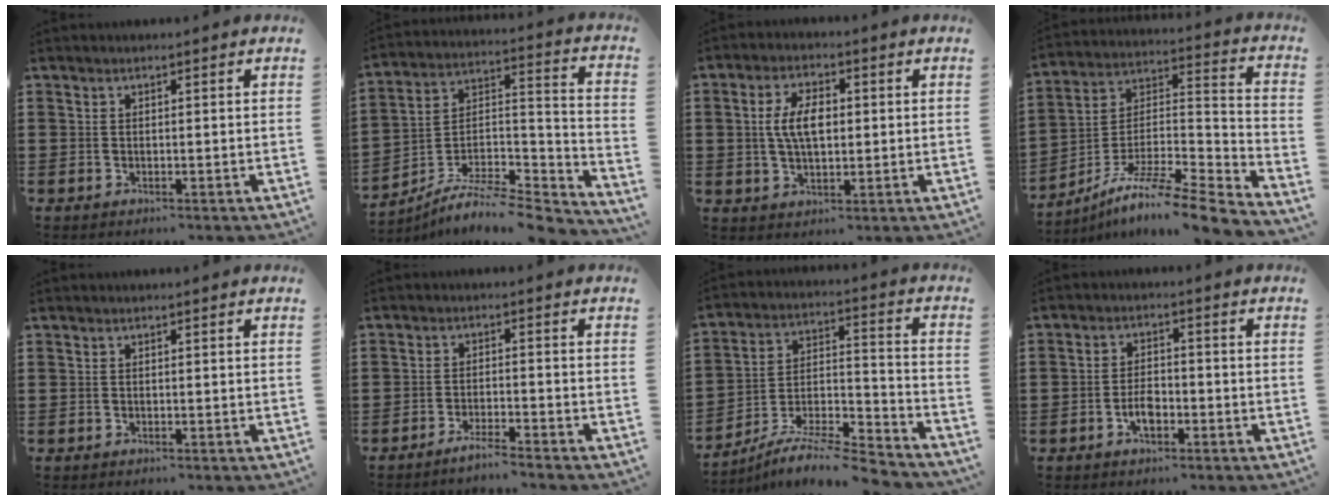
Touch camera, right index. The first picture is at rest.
{"total": 7.5, "force": [-6.6, 1.9, 3.0], "torque": [-0.051, 0.004, -0.132]}
{"total": 6.1, "force": [0.5, 3.0, 5.3], "torque": [-0.113, 0.009, 0.004]}
{"total": 9.4, "force": [-7.6, 0.8, 5.4], "torque": [-0.091, 0.006, -0.151]}
{"total": 0.0}
{"total": 2.7, "force": [-2.5, -0.3, 1.0], "torque": [-0.018, 0.001, -0.049]}
{"total": 9.0, "force": [-8.3, 0.8, 3.4], "torque": [-0.050, 0.013, -0.162]}
{"total": 3.6, "force": [-1.5, 1.7, 2.7], "torque": [-0.058, -0.001, -0.028]}